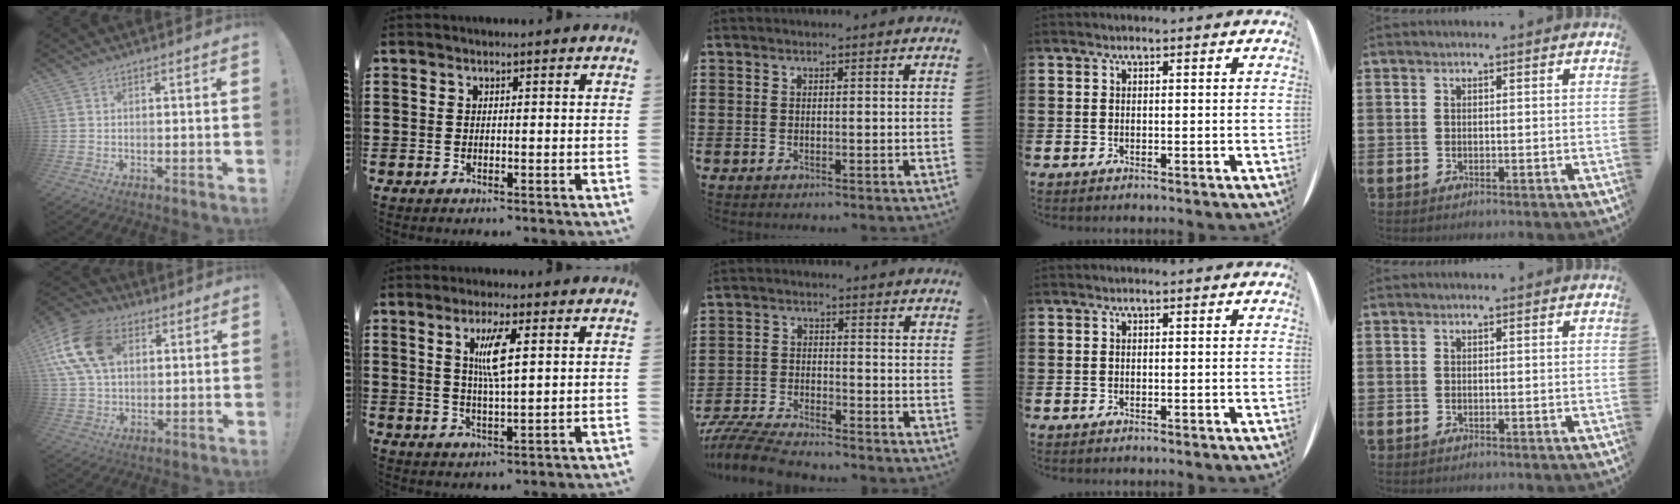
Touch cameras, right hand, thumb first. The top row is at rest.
{"thumb": {"total": 17.7, "force": [5.9, 12.0, 11.5], "torque": [-0.219, -0.006, 0.115]}, "index": {"total": 5.7, "force": [1.7, 1.1, 5.4], "torque": [-0.110, 0.004, 0.025]}, "middle": {"total": 6.8, "force": [-6.5, 0.7, 1.7], "torque": [-0.041, 0.005, -0.129]}}